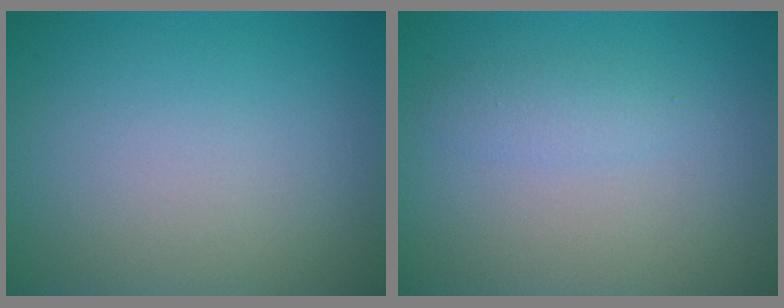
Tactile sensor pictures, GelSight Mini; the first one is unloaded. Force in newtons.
{"total": 1.4, "press": 1.4, "slide": 0.1}